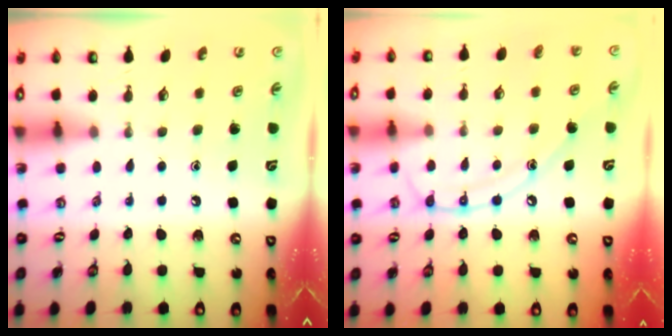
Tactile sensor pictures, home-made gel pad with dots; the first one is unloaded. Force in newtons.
{"total": 12.0, "press": 12.0, "slide": 0.9}